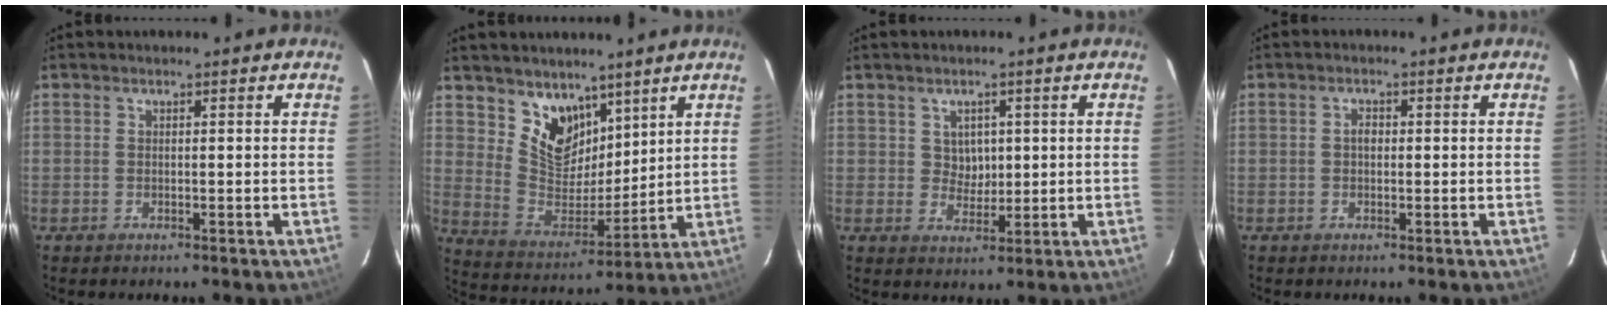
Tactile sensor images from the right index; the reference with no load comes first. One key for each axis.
{"total": 11.1, "fx": 7.5, "fy": 6.9, "fz": 4.5, "tx": -0.080, "ty": -0.011, "tz": 0.152}
{"total": 3.7, "fx": 1.0, "fy": 3.3, "fz": 1.4, "tx": -0.018, "ty": 0.007, "tz": 0.020}
{"total": 1.4, "fx": 0.0, "fy": 1.0, "fz": 1.0, "tx": -0.017, "ty": 0.006, "tz": -0.001}